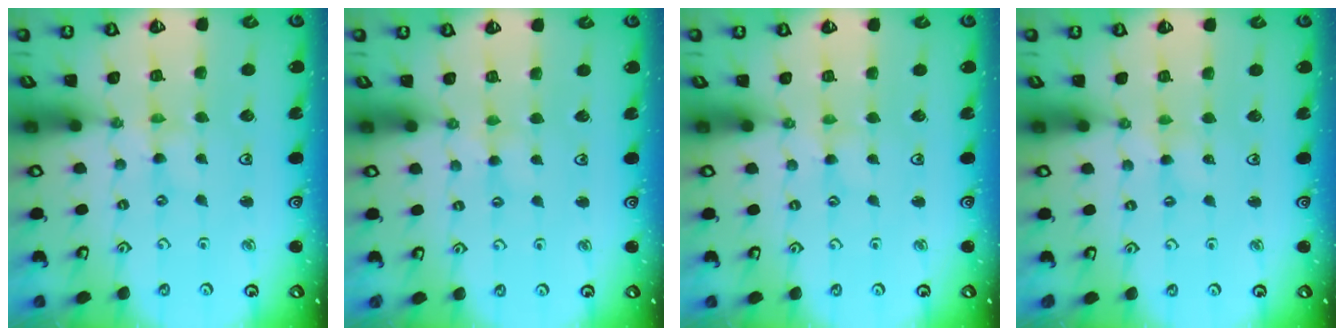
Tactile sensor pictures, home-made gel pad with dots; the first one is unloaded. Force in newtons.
{"total": 2.0, "press": 1.9, "slide": 0.3}
{"total": 1.1, "press": 1.1, "slide": 0.2}
{"total": 1.1, "press": 1.1, "slide": 0.3}